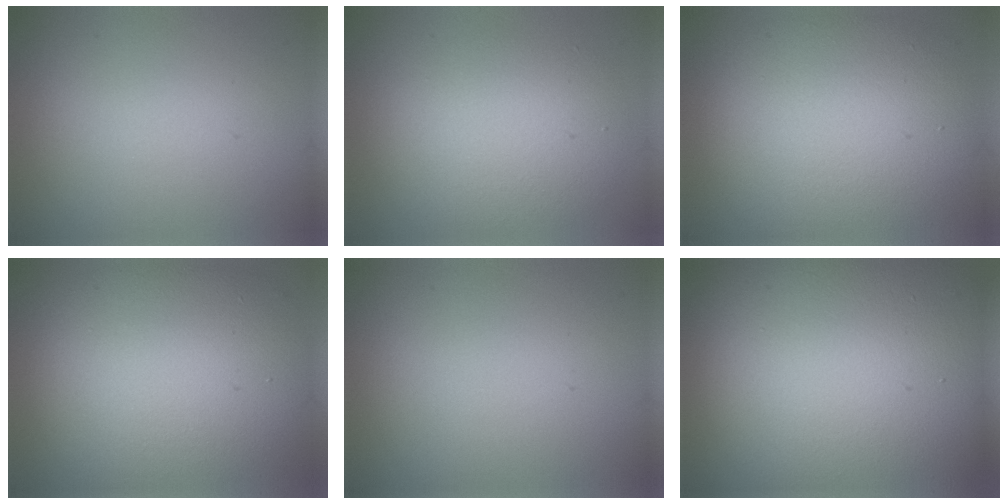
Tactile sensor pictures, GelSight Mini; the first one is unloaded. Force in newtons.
{"total": 5.3, "press": 5.3, "slide": 0.2}
{"total": 10.4, "press": 10.4, "slide": 0.6}
{"total": 12.0, "press": 12.0, "slide": 0.8}
{"total": 0.0}
{"total": 21.6, "press": 21.6, "slide": 0.7}